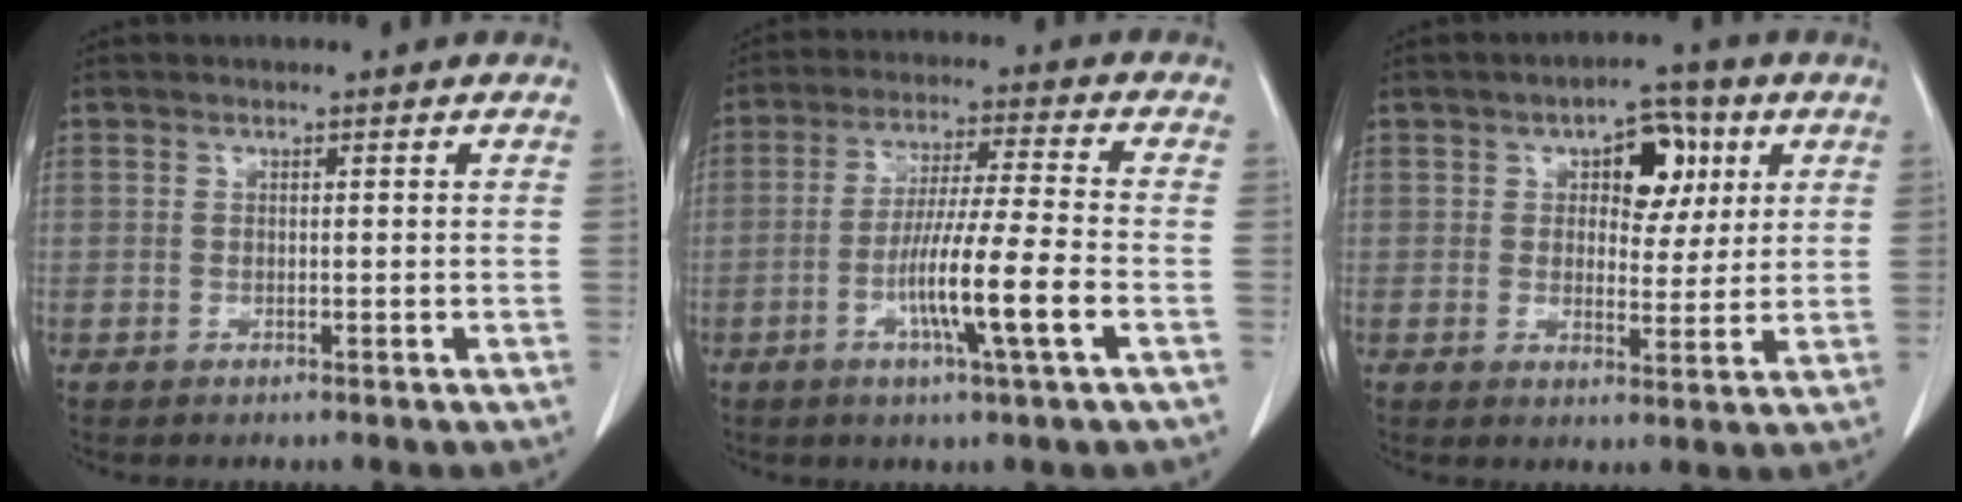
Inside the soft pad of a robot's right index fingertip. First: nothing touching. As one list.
[{"total": 8.8, "force": [-2.9, -0.5, 8.3], "torque": [-0.151, -0.007, -0.053]}, {"total": 7.2, "force": [2.6, 3.8, 5.6], "torque": [-0.070, 0.018, 0.038]}]